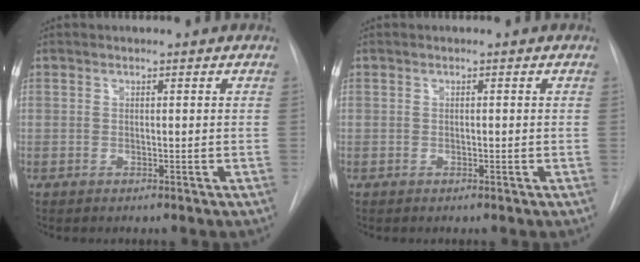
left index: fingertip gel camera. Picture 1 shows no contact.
{"total": 0.0}